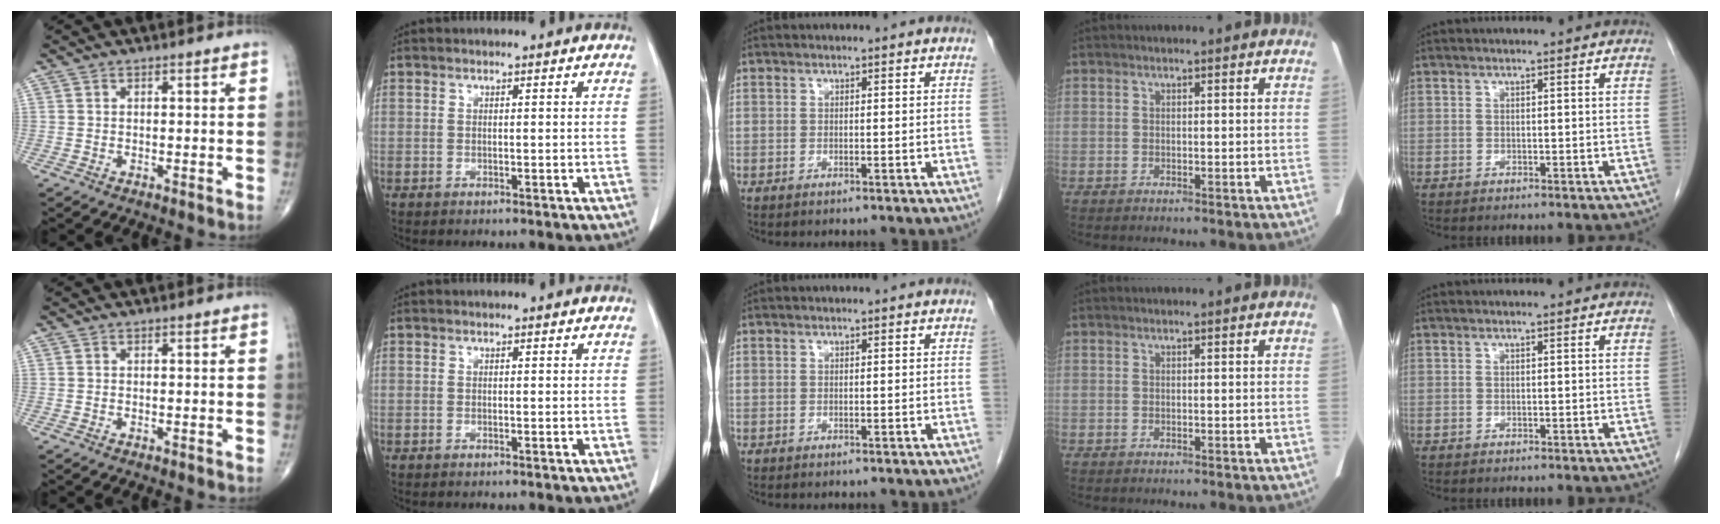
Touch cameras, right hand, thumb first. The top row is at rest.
{}